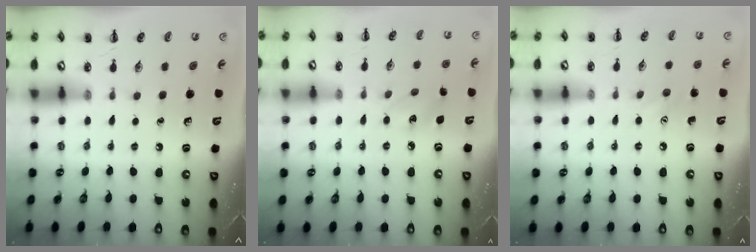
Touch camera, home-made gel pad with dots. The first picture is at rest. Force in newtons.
{"total": 5.1, "press": 5.0, "slide": 1.0}
{"total": 5.4, "press": 5.3, "slide": 1.3}